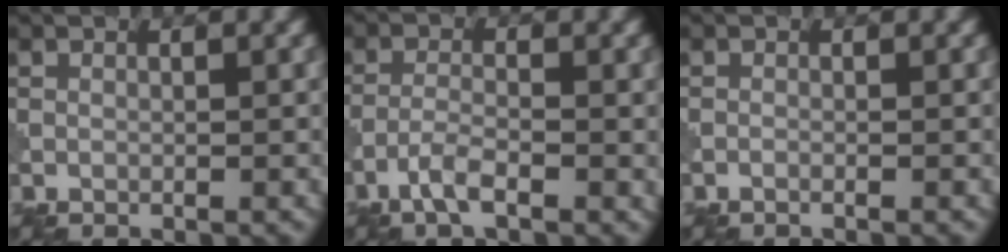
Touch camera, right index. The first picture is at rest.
{"total": 3.1, "force": [-1.8, 0.8, 2.4], "torque": [-0.054, 0.003, -0.042]}
{"total": 0.6, "force": [-0.5, 0.1, 0.4], "torque": [-0.006, -0.001, -0.015]}